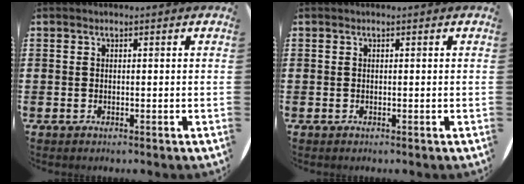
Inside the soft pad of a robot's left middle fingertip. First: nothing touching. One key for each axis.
{"total": 0.0}